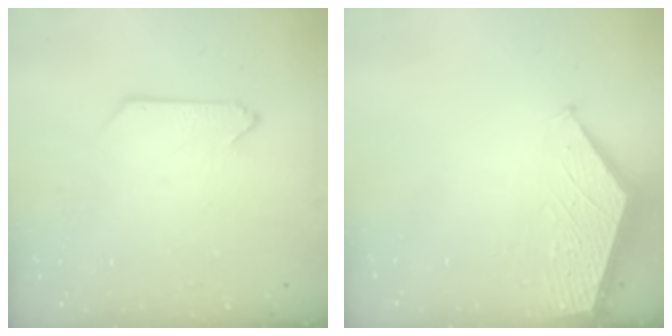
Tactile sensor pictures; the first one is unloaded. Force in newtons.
{"total": 1.5, "press": 1.5, "slide": 0.2}